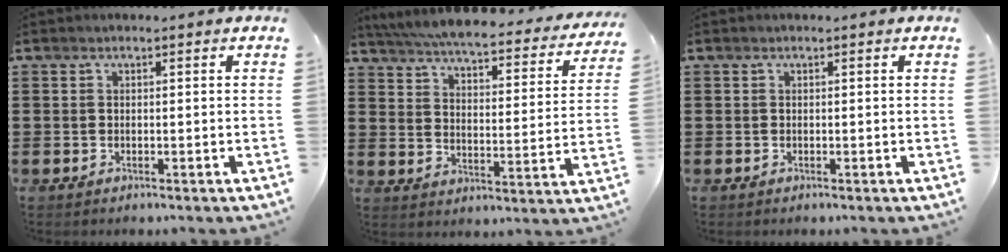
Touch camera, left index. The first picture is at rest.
{"total": 5.5, "force": [5.2, -0.2, 1.8], "torque": [-0.064, -0.042, 0.085]}
{"total": 0.0}